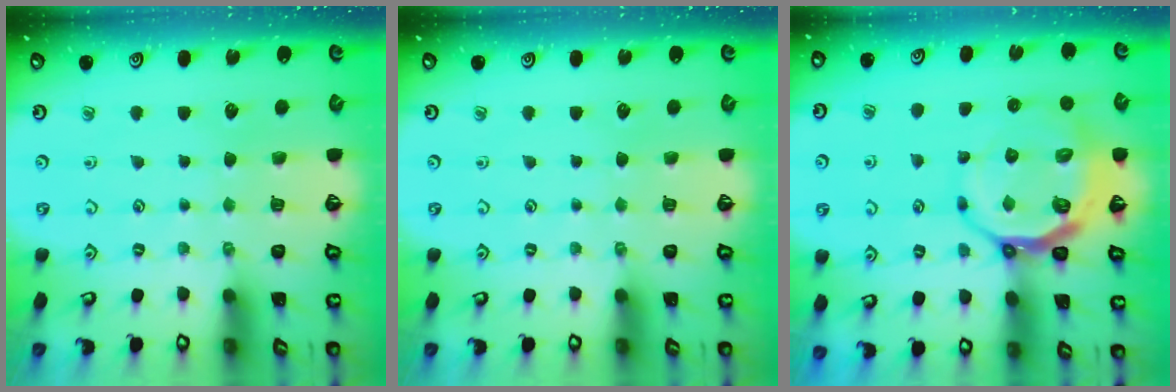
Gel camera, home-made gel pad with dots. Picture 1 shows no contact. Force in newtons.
{"total": 0.0}
{"total": 11.4, "press": 10.9, "slide": 3.5}